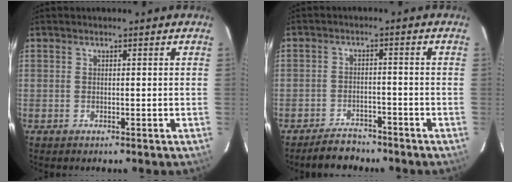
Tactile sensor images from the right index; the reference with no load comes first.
{"total": 4.5, "force": [-3.9, 2.0, 0.7], "torque": [-0.016, 0.001, -0.063]}